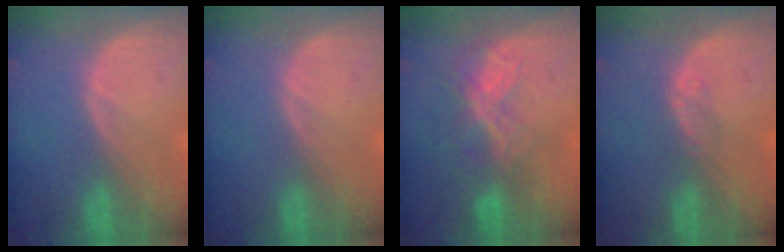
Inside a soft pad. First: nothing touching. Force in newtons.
{"total": 0.0}
{"total": 6.7, "press": 5.8, "slide": 3.3}
{"total": 1.5, "press": 1.3, "slide": 0.9}